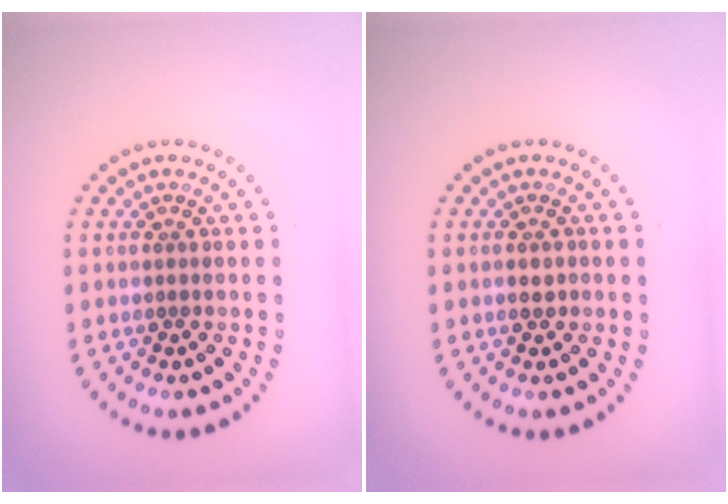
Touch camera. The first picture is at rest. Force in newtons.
{"total": 1.0, "press": 1.0, "slide": 0.2}